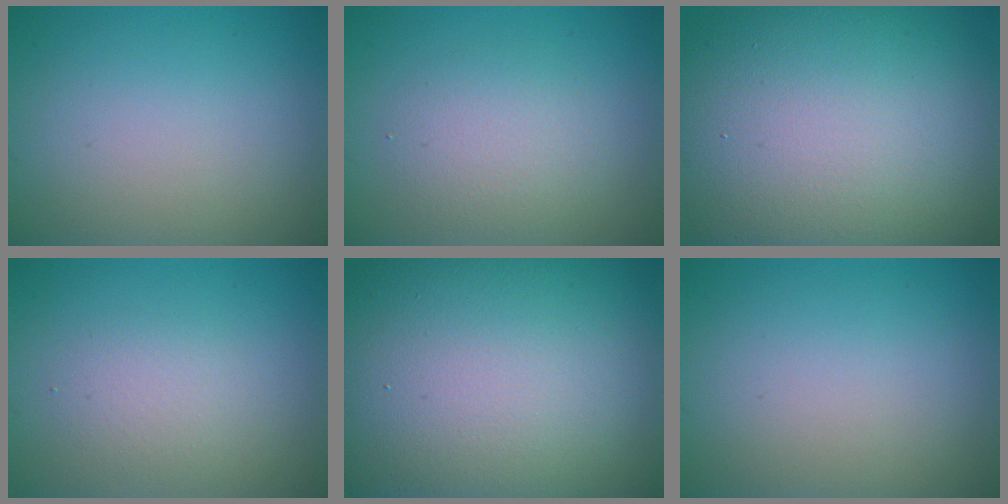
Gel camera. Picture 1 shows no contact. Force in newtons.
{"total": 3.0, "press": 3.0, "slide": 0.2}
{"total": 17.0, "press": 17.0, "slide": 1.0}
{"total": 1.9, "press": 1.9, "slide": 0.1}
{"total": 23.0, "press": 23.0, "slide": 1.7}
{"total": 0.0}